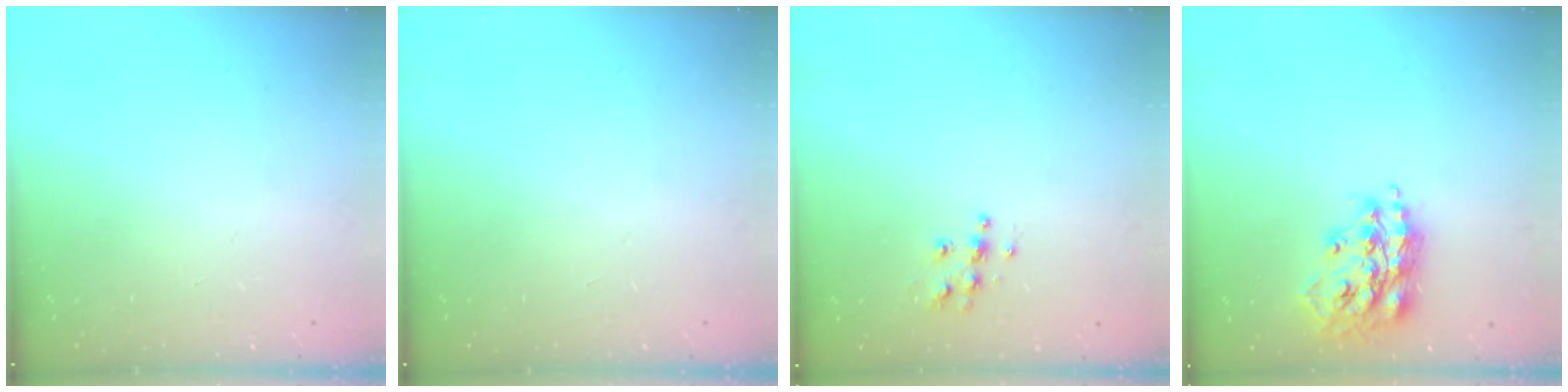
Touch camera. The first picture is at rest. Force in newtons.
{"total": 0.0}
{"total": 6.6, "press": 6.6, "slide": 0.3}
{"total": 16.1, "press": 16.0, "slide": 1.6}